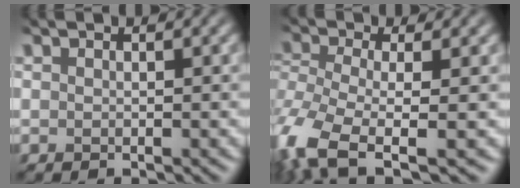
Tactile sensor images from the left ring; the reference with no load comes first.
{"total": 7.8, "force": [-5.0, 2.5, 5.5], "torque": [-0.130, -0.017, -0.098]}